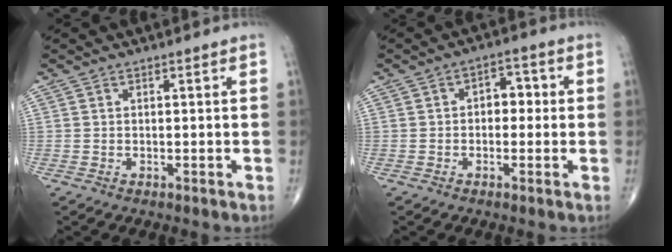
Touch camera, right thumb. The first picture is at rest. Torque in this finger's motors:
{"motor_torque": [-0.18, 0.17, 0.05, 0.02, 0.03]}